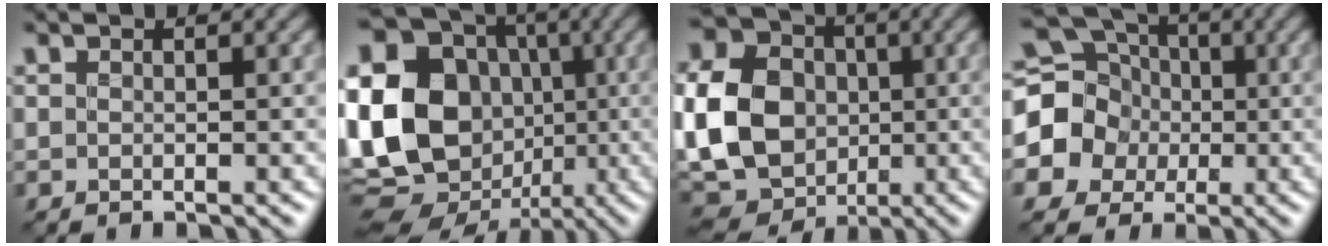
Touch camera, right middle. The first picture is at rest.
{"total": 20.7, "force": [-2.1, 17.8, 10.3], "torque": [-0.223, 0.014, -0.093]}
{"total": 14.4, "force": [-2.2, 11.7, 8.2], "torque": [-0.177, -0.004, -0.054]}
{"total": 11.1, "force": [-0.9, 10.3, 3.9], "torque": [-0.113, 0.013, -0.045]}